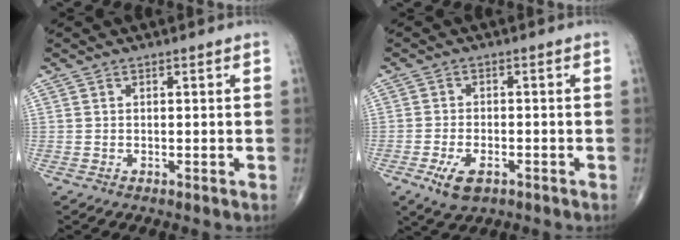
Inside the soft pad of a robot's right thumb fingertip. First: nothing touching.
{"total": 5.5, "force": [-2.7, 2.8, 3.9], "torque": [-0.072, 0.005, -0.043]}